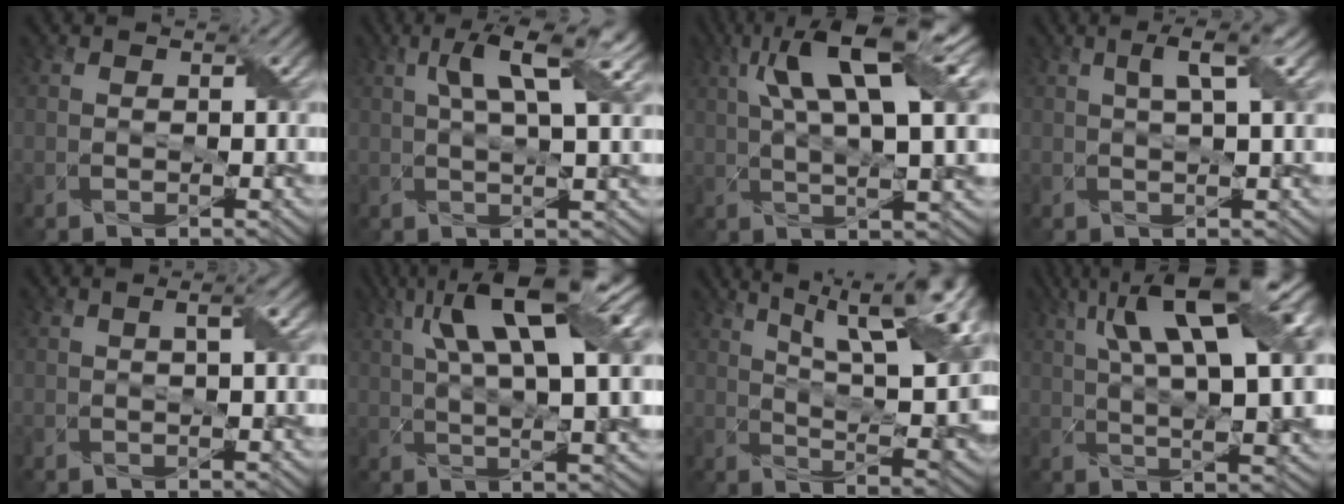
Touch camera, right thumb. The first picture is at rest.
{"total": 7.7, "force": [3.1, 1.7, 6.8], "torque": [-0.115, 0.010, 0.052]}
{"total": 13.3, "force": [4.5, 3.8, 11.9], "torque": [-0.212, 0.009, 0.080]}
{"total": 3.6, "force": [1.3, 0.5, 3.3], "torque": [-0.061, 0.007, 0.022]}
{"total": 1.4, "force": [0.3, 0.1, 1.4], "torque": [-0.022, 0.006, 0.005]}
{"total": 15.2, "force": [5.4, 4.9, 13.3], "torque": [-0.239, 0.017, 0.093]}
{"total": 17.6, "force": [7.9, 6.2, 14.5], "torque": [-0.217, 0.032, 0.118]}
{"total": 16.6, "force": [5.5, 5.8, 14.5], "torque": [-0.240, 0.030, 0.086]}